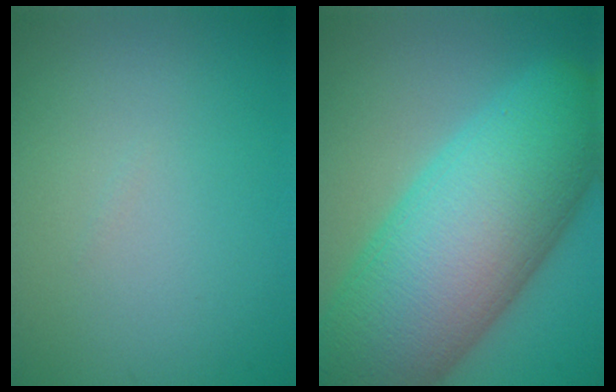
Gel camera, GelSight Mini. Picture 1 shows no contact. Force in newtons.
{"total": 16.0, "press": 16.0, "slide": 0.6}